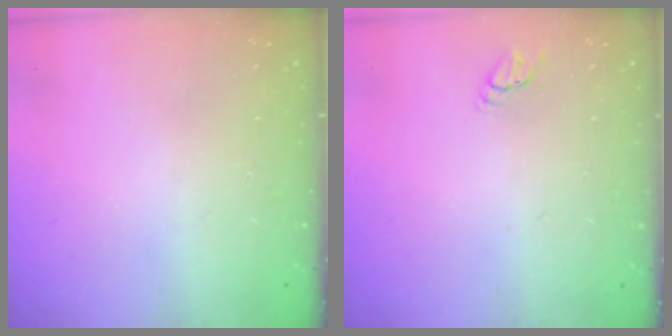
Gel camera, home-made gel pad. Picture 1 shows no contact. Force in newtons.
{"total": 2.9, "press": 2.9, "slide": 0.2}